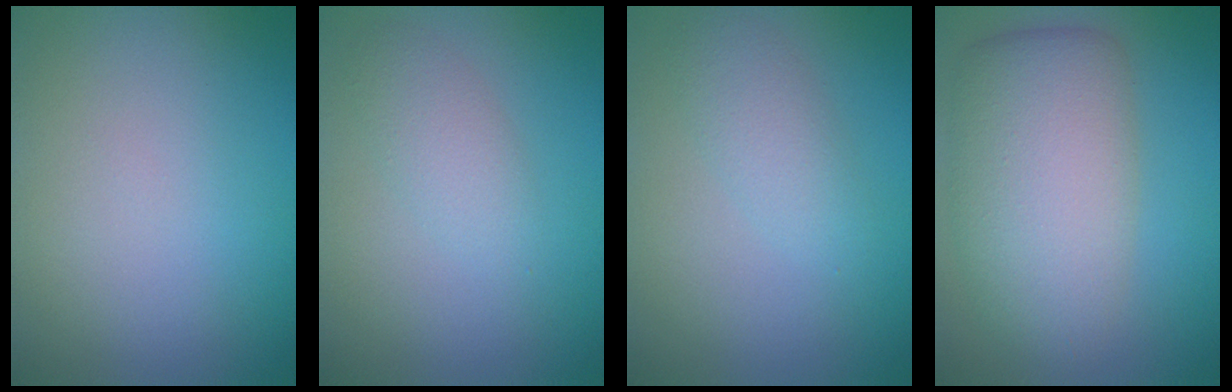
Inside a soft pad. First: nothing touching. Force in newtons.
{"total": 2.0, "press": 2.0, "slide": 0.1}
{"total": 2.2, "press": 2.2, "slide": 0.0}
{"total": 7.5, "press": 7.4, "slide": 0.6}